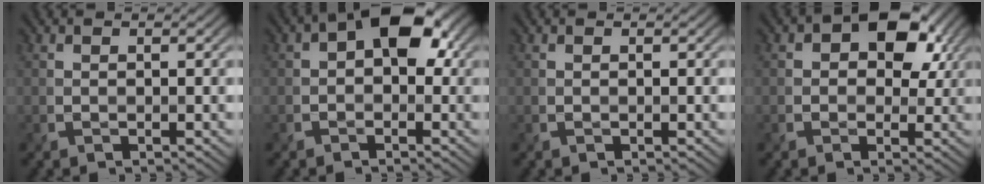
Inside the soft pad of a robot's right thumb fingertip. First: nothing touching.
{"total": 6.9, "force": [1.1, 4.5, 5.2], "torque": [-0.069, 0.009, 0.002]}
{"total": 0.0}
{"total": 7.6, "force": [2.3, 5.4, 4.8], "torque": [-0.063, -0.002, 0.026]}